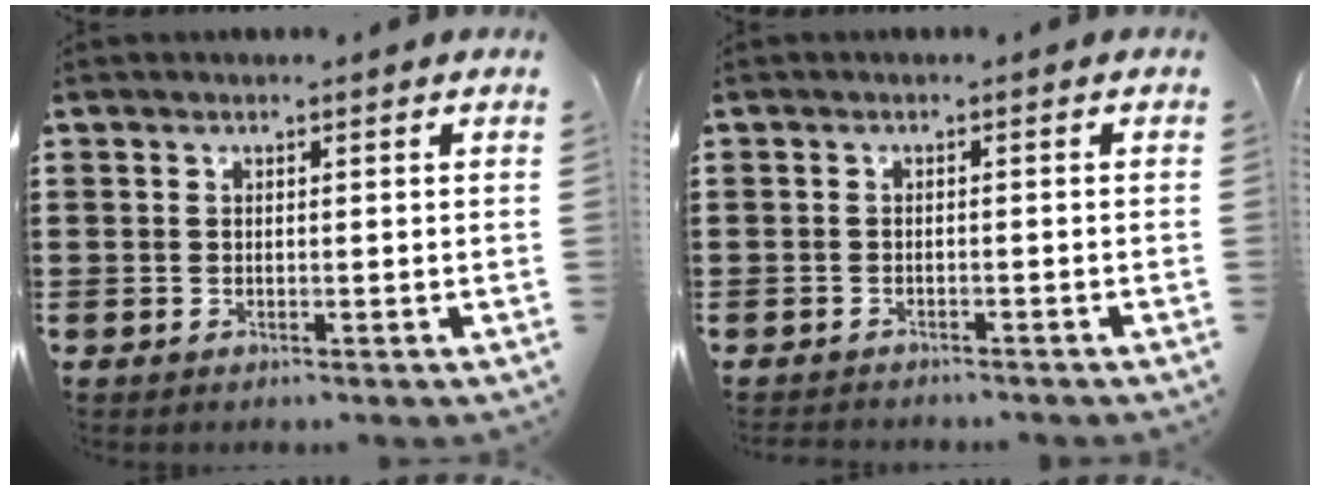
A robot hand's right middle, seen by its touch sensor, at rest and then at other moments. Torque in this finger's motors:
{"motor_torque": [0.01, -0.02, 0.00, 0.02]}